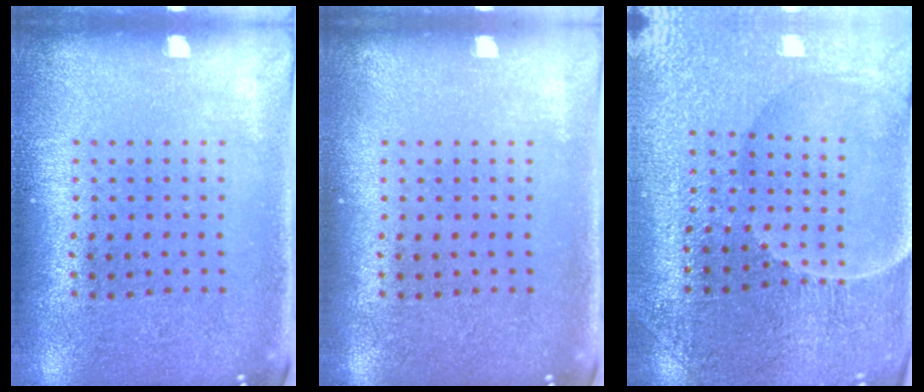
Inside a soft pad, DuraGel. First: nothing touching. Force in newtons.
{"total": 0.0}
{"total": 3.5, "press": 3.5, "slide": 0.3}